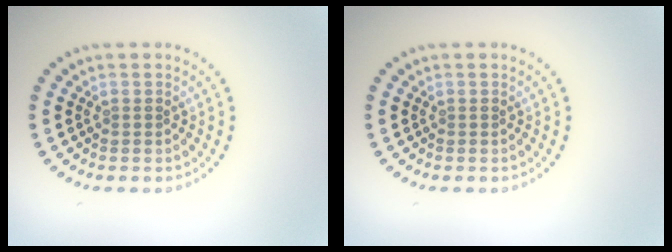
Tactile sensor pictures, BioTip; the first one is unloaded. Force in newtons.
{"total": 0.0}